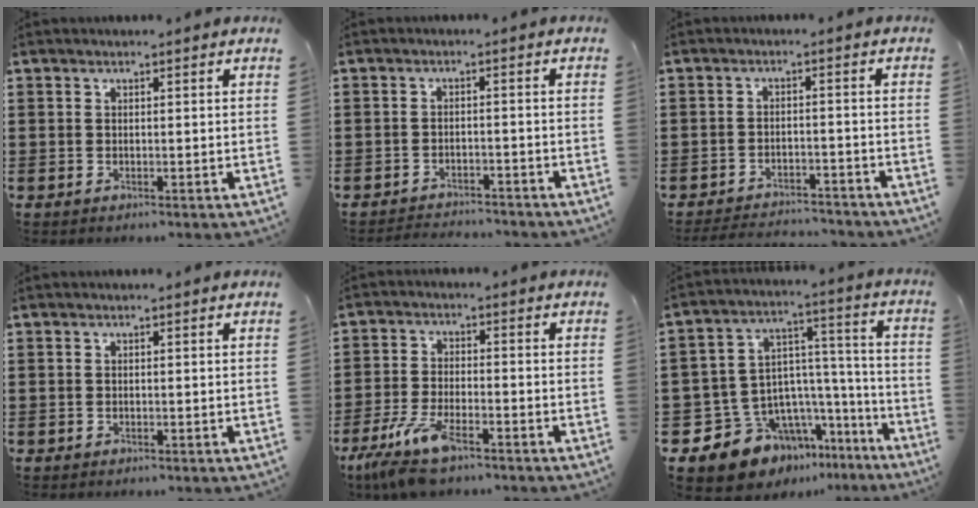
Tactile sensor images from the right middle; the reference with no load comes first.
{"total": 2.6, "force": [-2.6, 0.2, 0.0], "torque": [-0.007, -0.001, -0.056]}
{"total": 3.6, "force": [-3.6, 0.4, 0.2], "torque": [-0.016, -0.001, -0.078]}
{"total": 0.0}
{"total": 8.1, "force": [-6.0, 1.9, 5.1], "torque": [-0.118, -0.012, -0.113]}
{"total": 11.0, "force": [-8.9, 6.2, 1.8], "torque": [-0.064, -0.004, -0.165]}